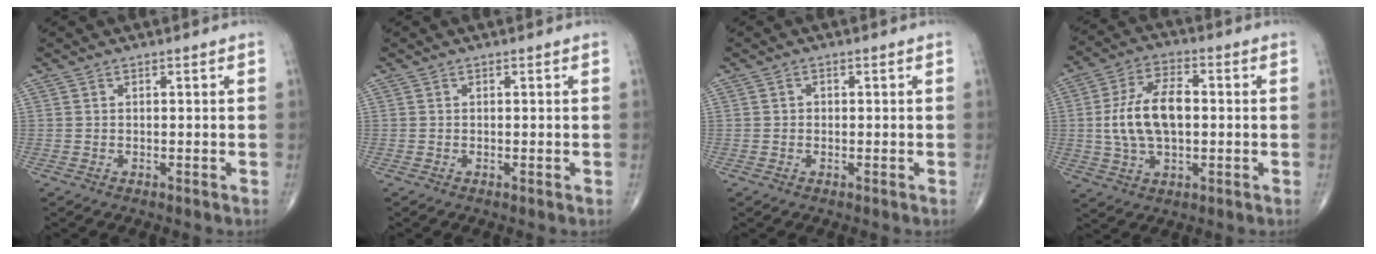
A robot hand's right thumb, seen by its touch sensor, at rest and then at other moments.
{"total": 0.0}
{"total": 0.7, "force": [-0.1, 0.7, 0.2], "torque": [0.002, 0.002, -0.004]}
{"total": 12.5, "force": [0.1, 6.8, 10.5], "torque": [-0.198, 0.016, 0.003]}